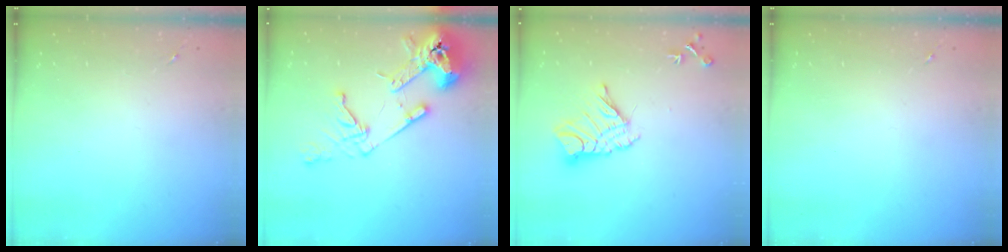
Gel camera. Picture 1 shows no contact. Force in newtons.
{"total": 18.8, "press": 18.6, "slide": 2.5}
{"total": 13.7, "press": 13.7, "slide": 1.3}
{"total": 0.0}